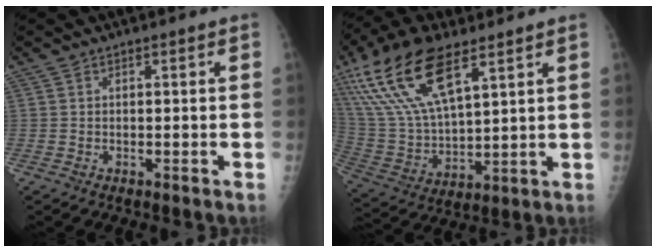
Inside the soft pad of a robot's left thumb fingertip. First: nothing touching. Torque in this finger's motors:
{"motor_torque": [1.26, 1.22, 1.57, -1.20, 0.30]}